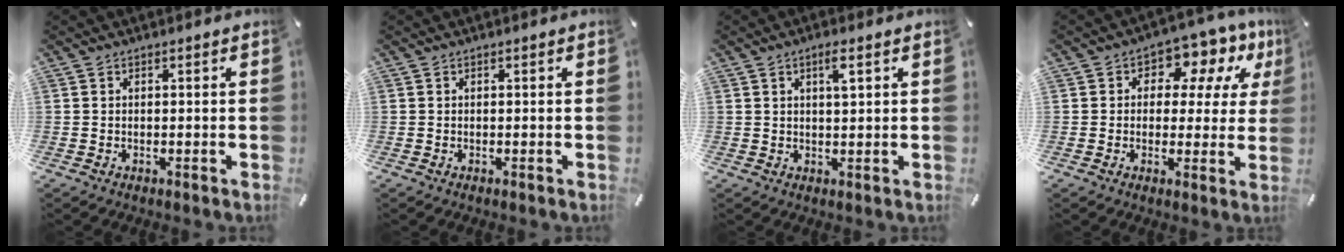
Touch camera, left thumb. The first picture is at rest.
{"total": 0.0}
{"total": 3.4, "force": [1.6, 0.9, 2.9], "torque": [-0.053, 0.002, 0.023]}
{"total": 8.8, "force": [3.7, 6.1, 5.3], "torque": [-0.071, -0.024, 0.064]}